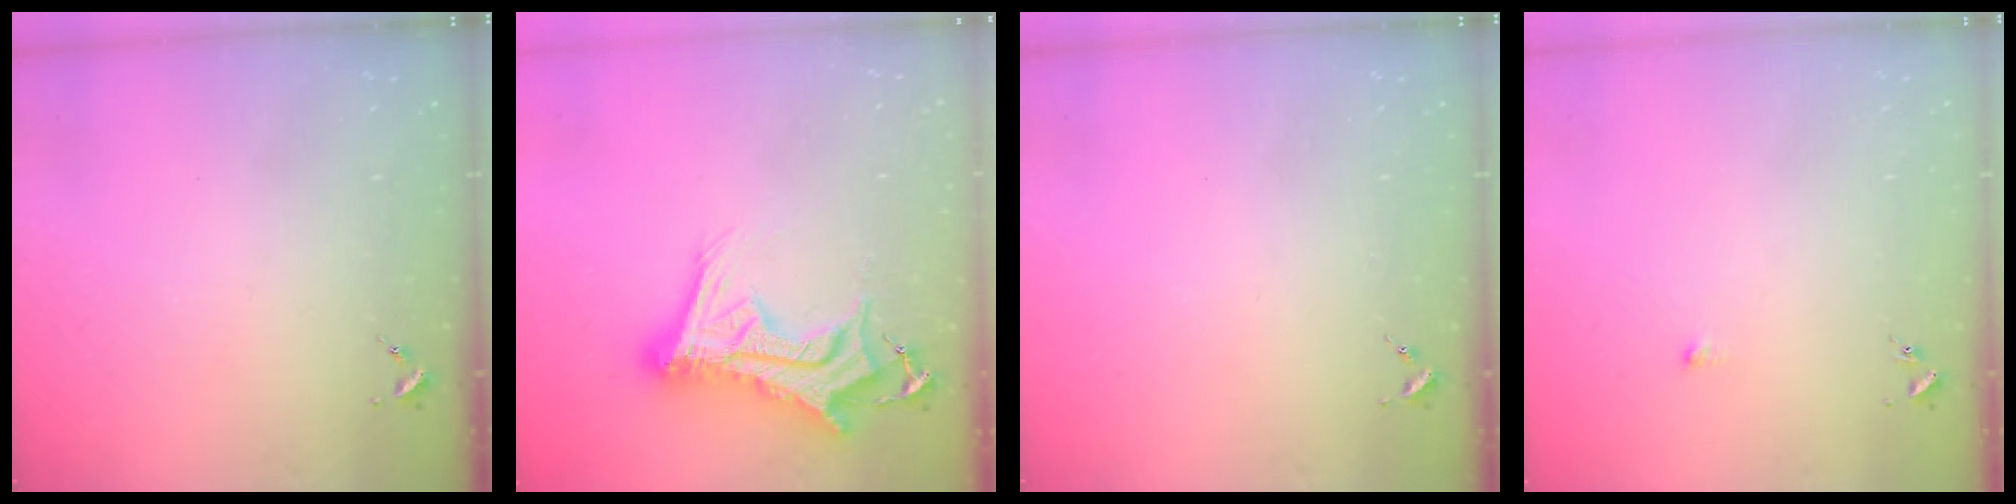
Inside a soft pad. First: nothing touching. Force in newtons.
{"total": 17.8, "press": 17.8, "slide": 1.7}
{"total": 0.0}
{"total": 3.5, "press": 3.5, "slide": 0.6}